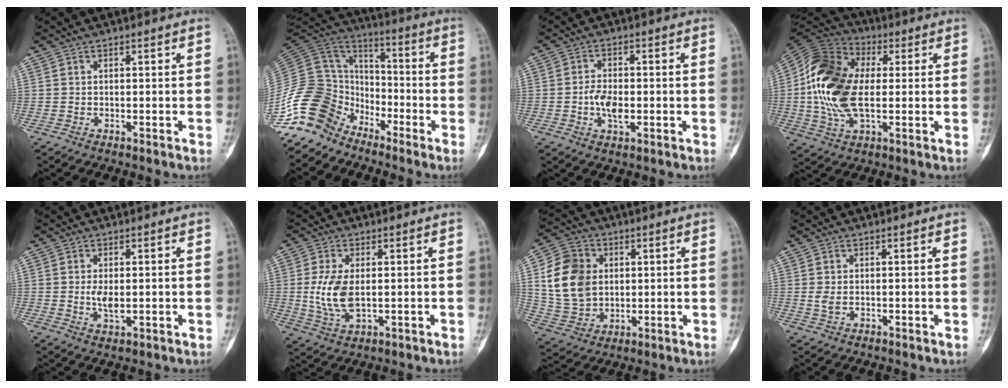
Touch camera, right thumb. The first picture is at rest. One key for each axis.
{"total": 16.8, "fx": -11.5, "fy": 10.9, "fz": 5.4, "tx": -0.103, "ty": 0.092, "tz": -0.225}
{"total": 5.2, "fx": -0.9, "fy": 2.8, "fz": 4.3, "tx": -0.076, "ty": 0.003, "tz": -0.020}
{"total": 18.8, "fx": 1.2, "fy": 11.0, "fz": 15.2, "tx": -0.305, "ty": 0.014, "tz": 0.015}
{"total": 3.4, "fx": 0.1, "fy": 1.6, "fz": 3.0, "tx": -0.059, "ty": -0.009, "tz": 0.002}
{"total": 7.8, "fx": 0.2, "fy": 4.0, "fz": 6.7, "tx": -0.145, "ty": -0.008, "tz": 0.010}
{"total": 14.3, "fx": 2.8, "fy": 11.3, "fz": 8.4, "tx": -0.132, "ty": -0.002, "tz": 0.058}
{"total": 1.9, "fx": 0.2, "fy": 0.9, "fz": 1.7, "tx": -0.033, "ty": -0.003, "tz": 0.006}